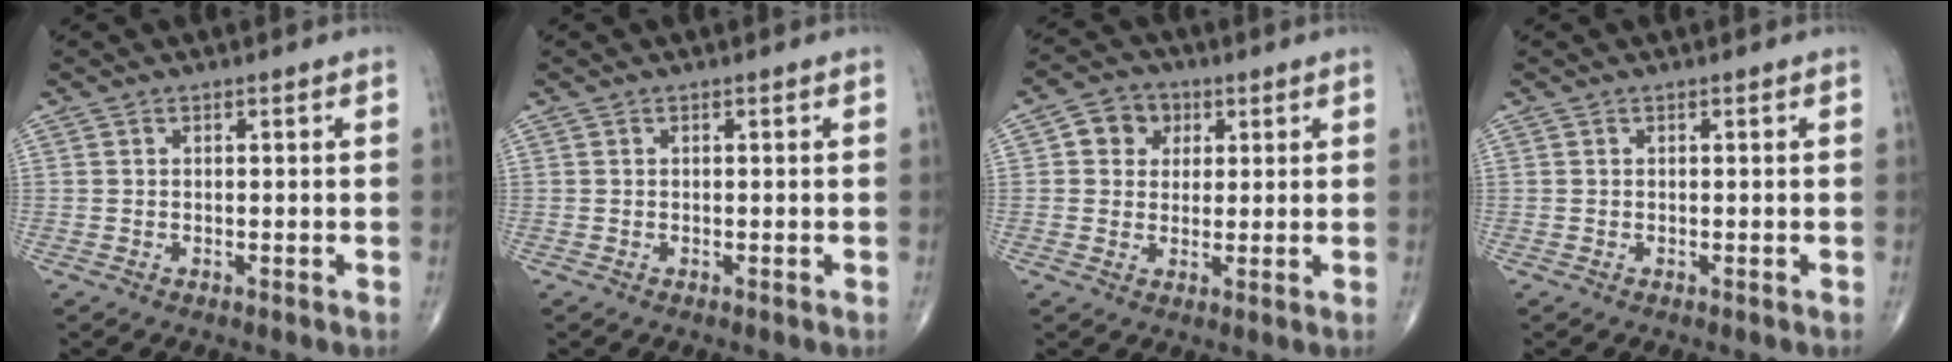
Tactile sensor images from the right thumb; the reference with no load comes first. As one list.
[{"total": 0.0}, {"total": 6.0, "force": [1.8, 5.2, 2.4], "torque": [-0.006, 0.003, 0.024]}, {"total": 0.0}]